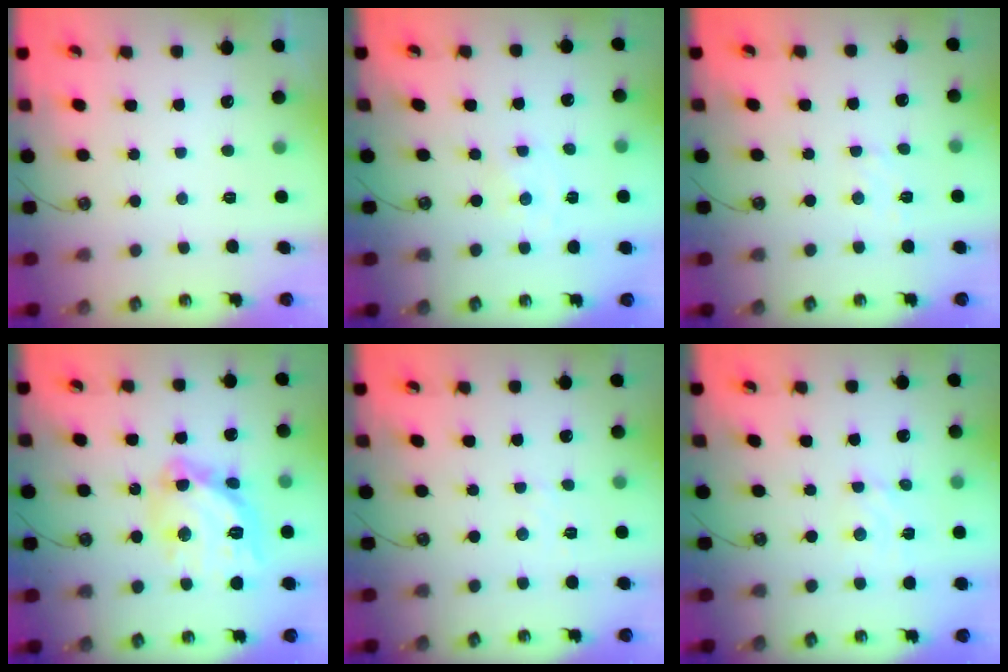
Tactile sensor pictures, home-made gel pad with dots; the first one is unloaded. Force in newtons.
{"total": 0.0}
{"total": 4.6, "press": 4.6, "slide": 0.6}
{"total": 16.7, "press": 16.6, "slide": 1.3}
{"total": 2.9, "press": 2.9, "slide": 0.4}
{"total": 2.5, "press": 2.5, "slide": 0.3}